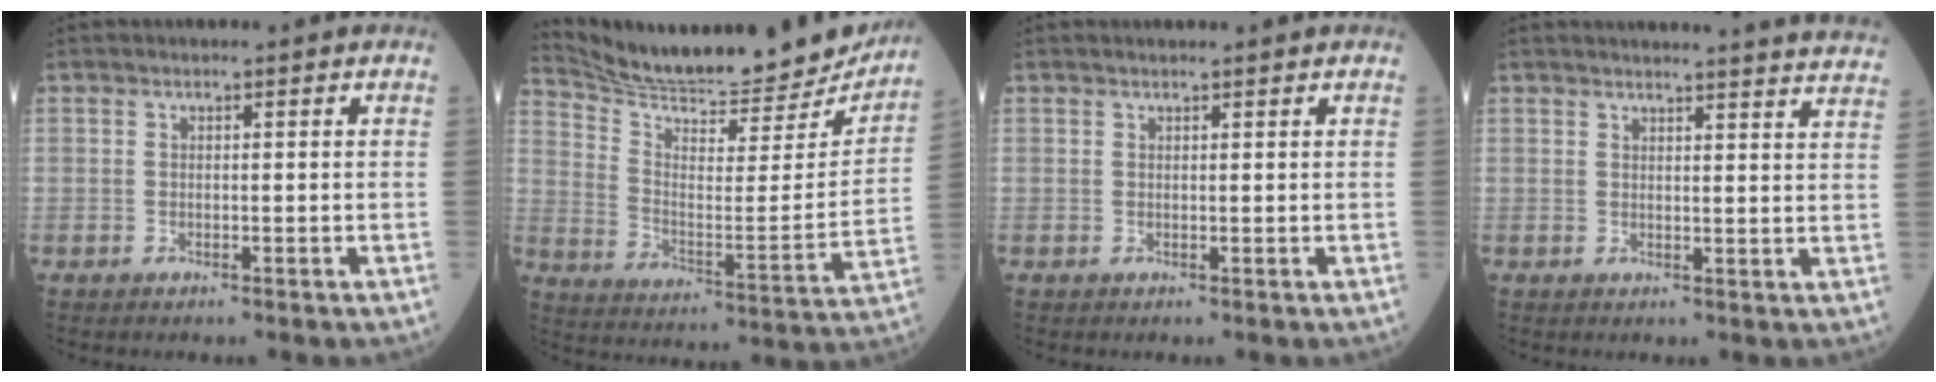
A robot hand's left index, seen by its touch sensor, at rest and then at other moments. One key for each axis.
{"total": 23.8, "fx": 22.6, "fy": 3.7, "fz": 6.5, "tx": -0.110, "ty": -0.072, "tz": 0.313}
{"total": 1.7, "fx": 1.6, "fy": 0.0, "fz": 0.6, "tx": -0.007, "ty": 0.011, "tz": 0.024}
{"total": 16.6, "fx": 16.2, "fy": -0.1, "fz": 3.7, "tx": -0.043, "ty": -0.065, "tz": 0.168}